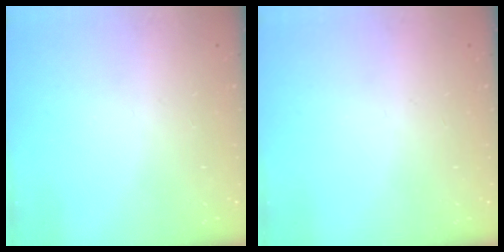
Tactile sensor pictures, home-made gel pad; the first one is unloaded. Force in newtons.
{"total": 0.0}